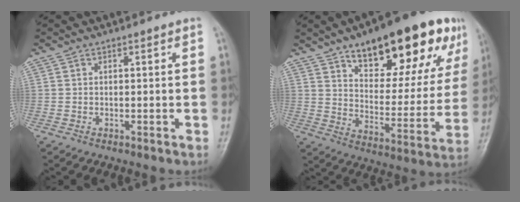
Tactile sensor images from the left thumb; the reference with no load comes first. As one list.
[{"total": 25.9, "force": [15.0, 10.5, 18.3], "torque": [-0.206, -0.036, 0.221]}]